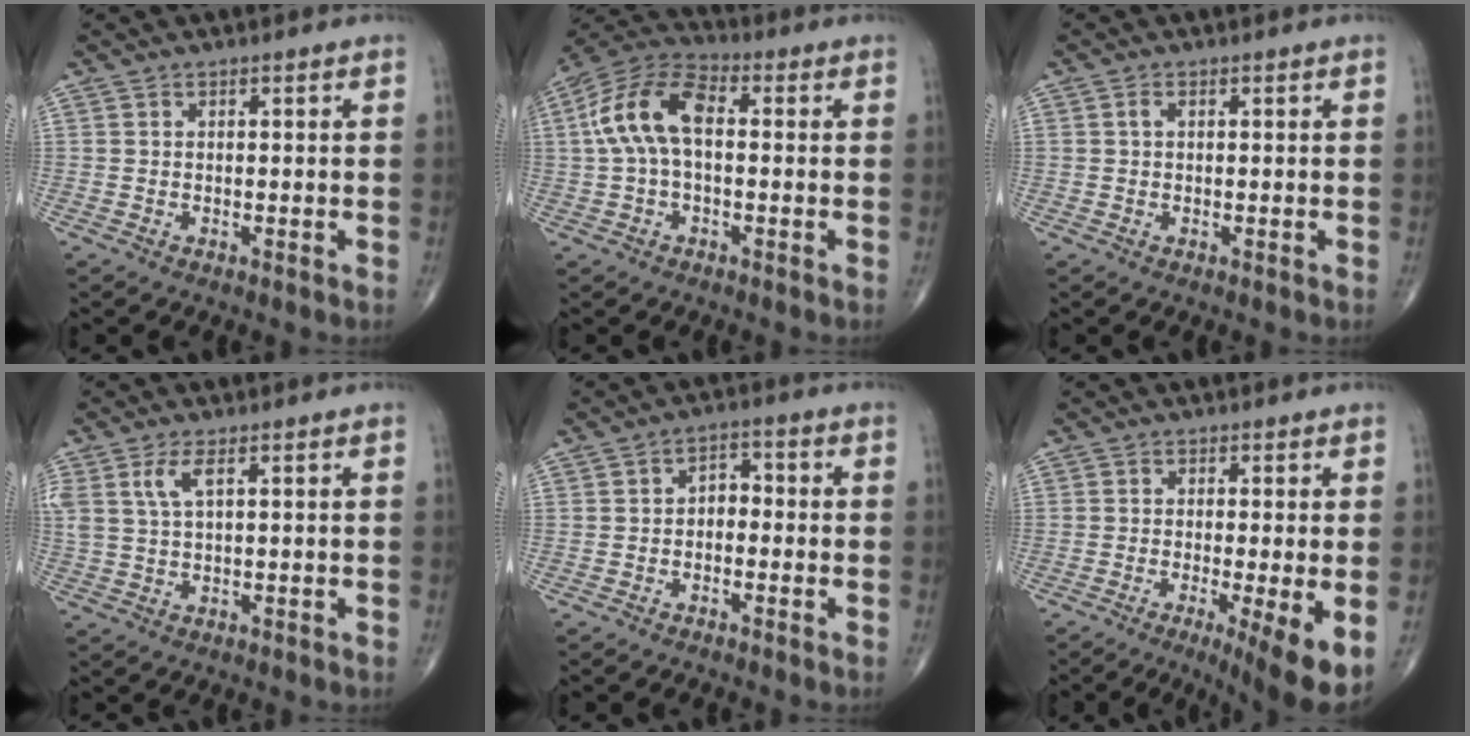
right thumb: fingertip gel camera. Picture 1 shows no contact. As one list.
[{"total": 12.4, "force": [1.0, 6.7, 10.3], "torque": [-0.209, 0.037, 0.008]}, {"total": 1.0, "force": [0.2, 0.6, 0.8], "torque": [-0.015, 0.004, 0.004]}, {"total": 4.4, "force": [1.8, 1.4, 3.7], "torque": [-0.093, 0.000, 0.044]}, {"total": 3.4, "force": [-0.7, 2.4, 2.3], "torque": [-0.016, 0.019, -0.025]}, {"total": 9.1, "force": [-3.2, 1.2, 8.5], "torque": [-0.126, -0.023, -0.050]}]